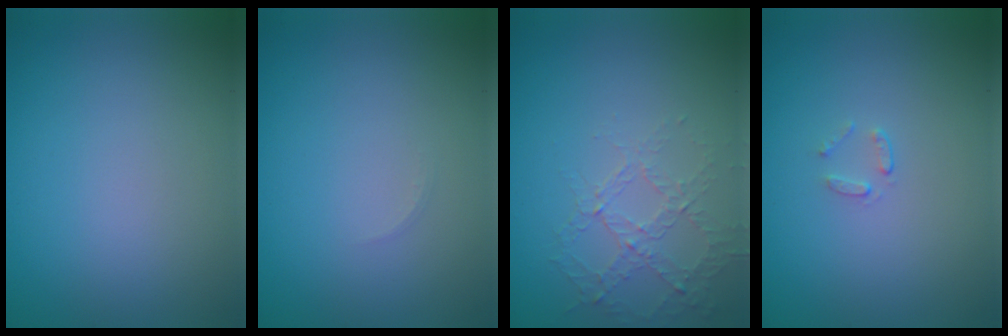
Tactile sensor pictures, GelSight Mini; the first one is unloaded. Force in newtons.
{"total": 0.6, "press": 0.6, "slide": 0.1}
{"total": 1.6, "press": 1.1, "slide": 1.2}
{"total": 0.7, "press": 0.4, "slide": 0.6}